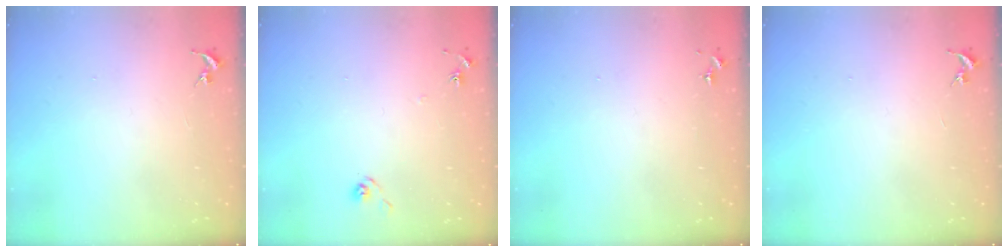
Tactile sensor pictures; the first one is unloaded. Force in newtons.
{"total": 5.4, "press": 5.4, "slide": 0.5}
{"total": 0.0}
{"total": 0.0}